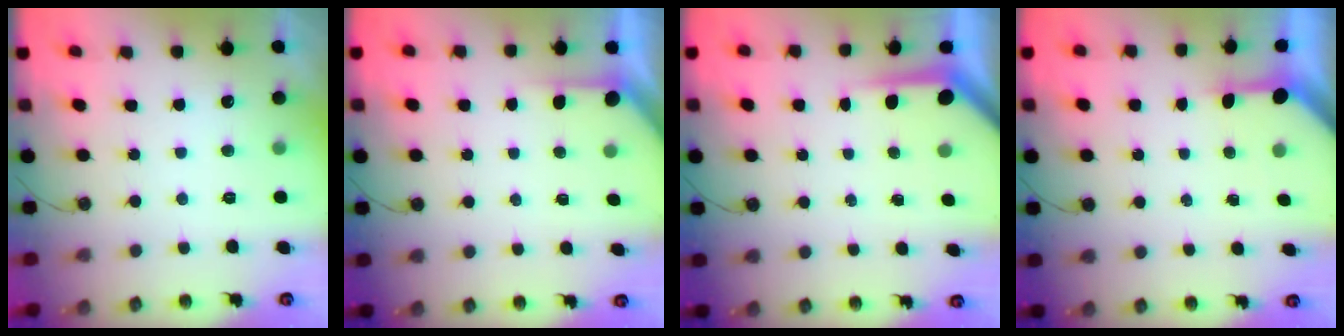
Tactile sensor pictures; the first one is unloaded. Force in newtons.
{"total": 2.3, "press": 2.3, "slide": 0.3}
{"total": 4.4, "press": 4.4, "slide": 0.3}
{"total": 3.1, "press": 3.1, "slide": 0.2}